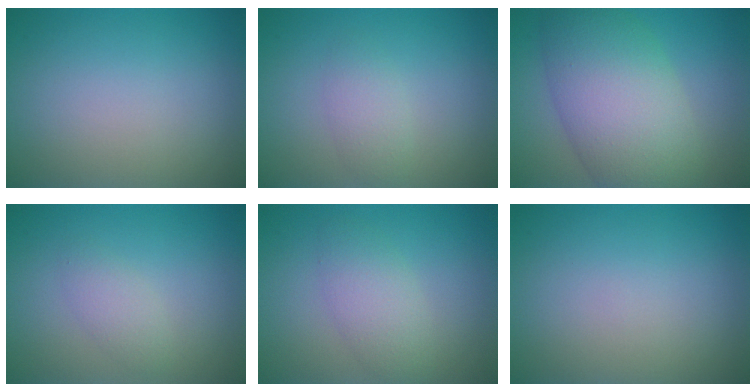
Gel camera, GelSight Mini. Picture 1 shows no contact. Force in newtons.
{"total": 1.8, "press": 1.8, "slide": 0.1}
{"total": 9.9, "press": 9.9, "slide": 0.5}
{"total": 1.7, "press": 1.6, "slide": 0.0}
{"total": 2.6, "press": 2.6, "slide": 0.3}
{"total": 0.0}